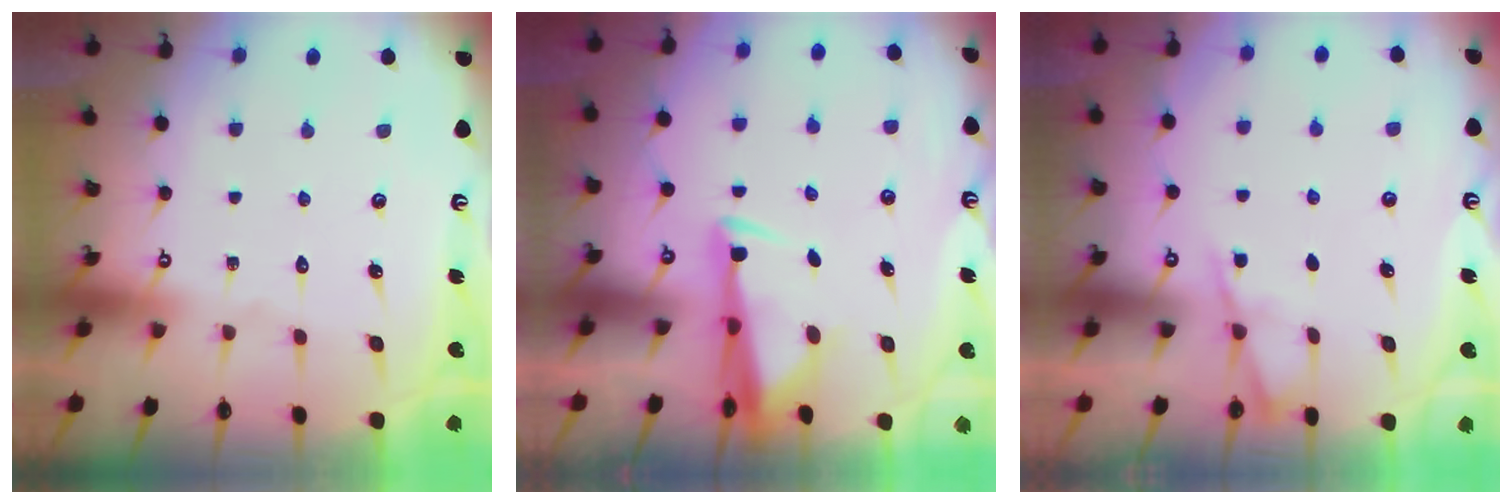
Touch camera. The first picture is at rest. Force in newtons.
{"total": 3.3, "press": 3.2, "slide": 0.7}
{"total": 2.2, "press": 2.1, "slide": 0.4}